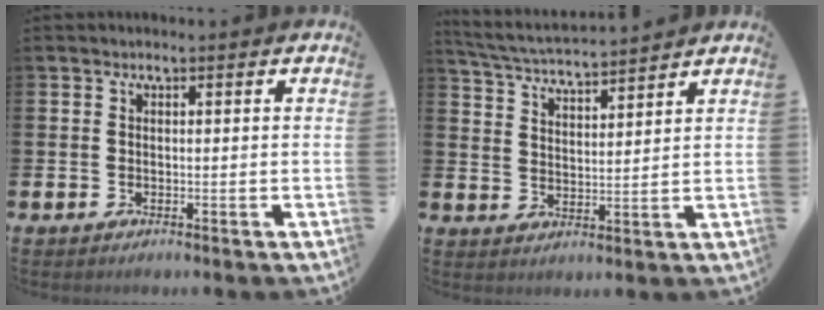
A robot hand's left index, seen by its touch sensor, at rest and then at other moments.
{"total": 4.7, "force": [4.6, 0.0, 0.8], "torque": [-0.036, -0.032, 0.080]}